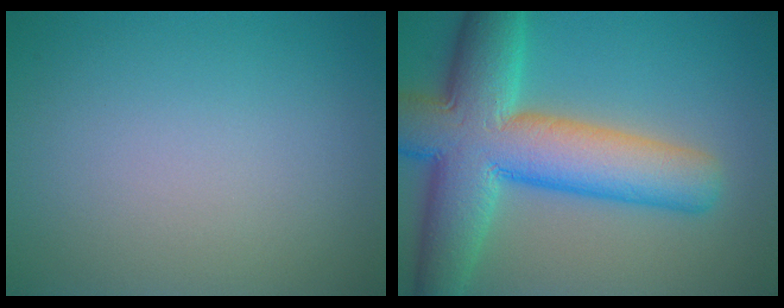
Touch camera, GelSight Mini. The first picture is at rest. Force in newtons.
{"total": 12.4, "press": 12.4, "slide": 0.6}